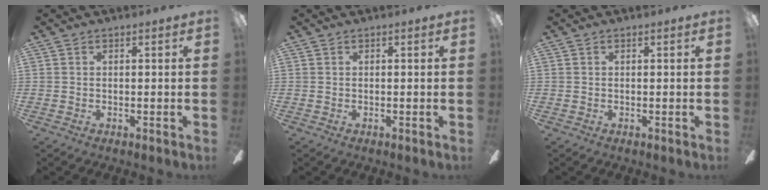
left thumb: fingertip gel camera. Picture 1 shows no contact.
{"total": 0.0}
{"total": 0.0}